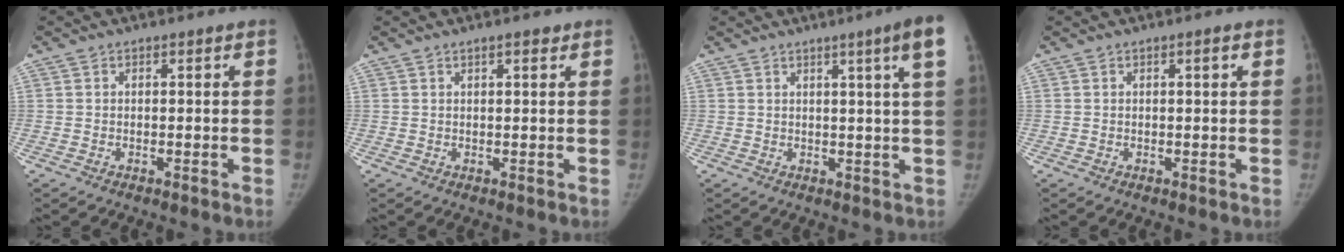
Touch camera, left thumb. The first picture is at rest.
{"total": 1.4, "force": [1.0, 0.5, 0.9], "torque": [-0.008, -0.004, 0.013]}
{"total": 6.6, "force": [3.3, -0.9, 5.6], "torque": [-0.067, -0.012, 0.038]}
{"total": 1.1, "force": [0.4, 0.1, 1.0], "torque": [-0.015, 0.001, 0.006]}